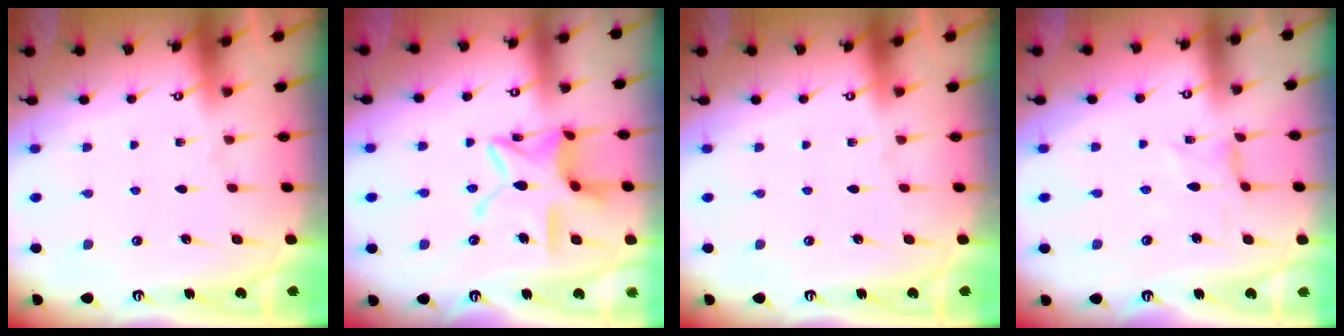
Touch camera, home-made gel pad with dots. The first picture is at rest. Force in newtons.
{"total": 14.4, "press": 14.4, "slide": 1.2}
{"total": 0.0}
{"total": 0.0}